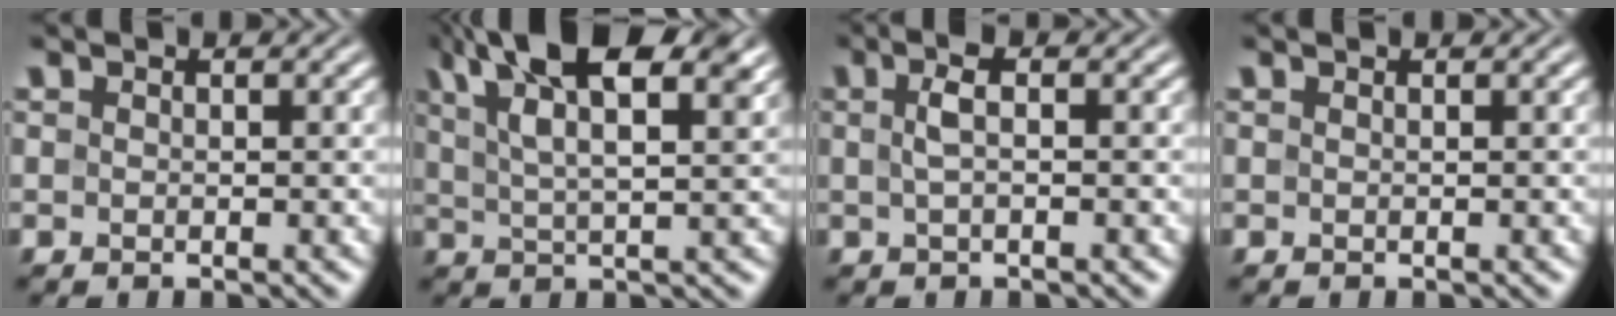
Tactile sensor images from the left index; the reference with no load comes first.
{"total": 11.7, "force": [6.7, 4.2, 8.7], "torque": [-0.153, 0.040, 0.091]}
{"total": 2.1, "force": [0.3, 0.6, 2.0], "torque": [-0.039, 0.011, 0.003]}
{"total": 0.6, "force": [0.3, 0.2, 0.4], "torque": [-0.002, 0.003, 0.000]}